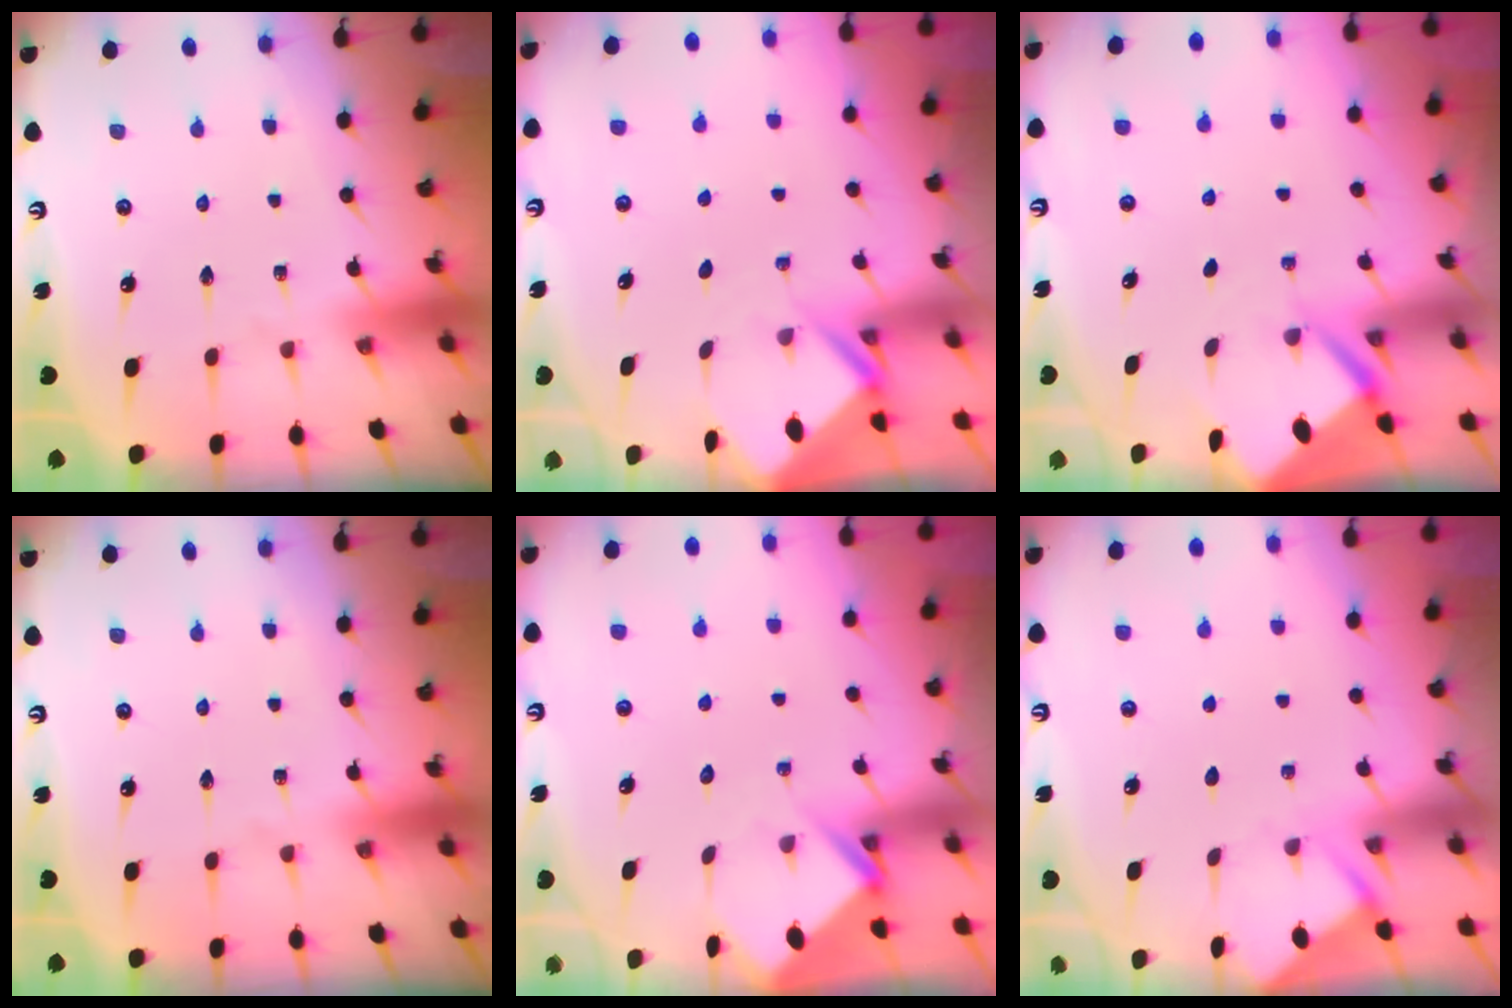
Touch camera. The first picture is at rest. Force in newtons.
{"total": 2.4, "press": 2.4, "slide": 0.1}
{"total": 2.9, "press": 2.9, "slide": 0.3}
{"total": 0.0}
{"total": 4.5, "press": 4.5, "slide": 0.4}
{"total": 3.0, "press": 3.0, "slide": 0.2}